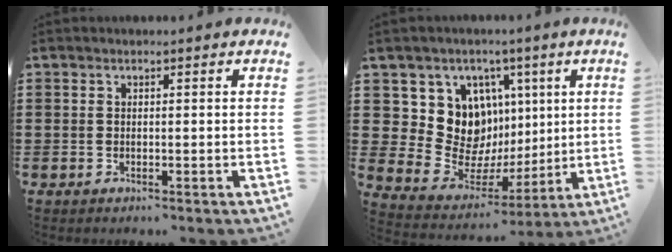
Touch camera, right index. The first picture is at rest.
{"total": 12.4, "force": [3.2, 11.1, 4.6], "torque": [-0.106, -0.030, 0.071]}